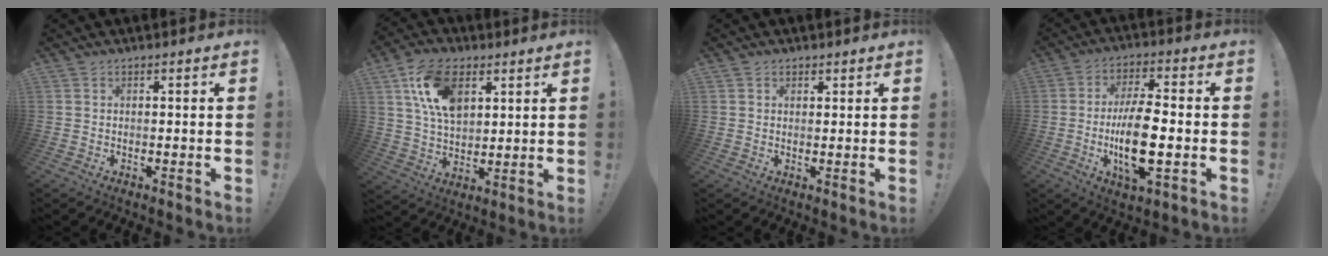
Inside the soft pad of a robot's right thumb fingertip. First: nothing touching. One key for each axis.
{"total": 14.8, "fx": 6.2, "fy": 9.0, "fz": 9.9, "tx": -0.184, "ty": -0.009, "tz": 0.117}
{"total": 1.1, "fx": 0.7, "fy": 0.8, "fz": 0.1, "tx": 0.014, "ty": -0.005, "tz": 0.011}
{"total": 14.8, "fx": -2.8, "fy": 5.3, "fz": 13.5, "tx": -0.253, "ty": -0.005, "tz": -0.052}